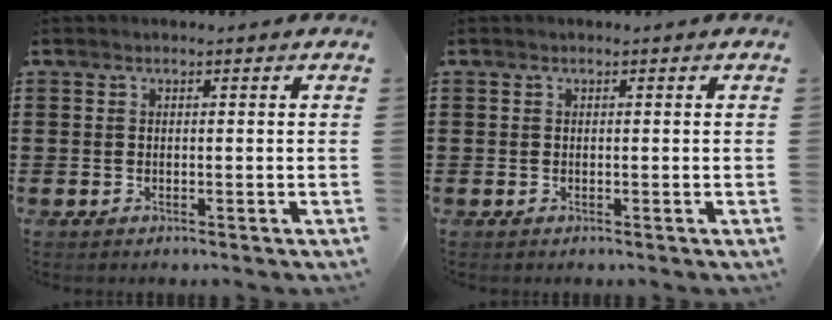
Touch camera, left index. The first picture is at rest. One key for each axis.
{"total": 0.0}